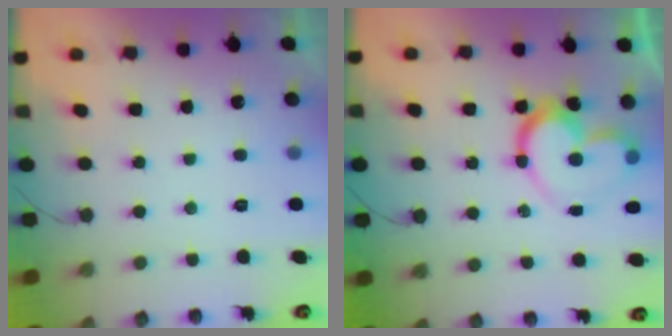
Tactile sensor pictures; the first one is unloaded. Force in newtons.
{"total": 14.7, "press": 14.6, "slide": 1.1}